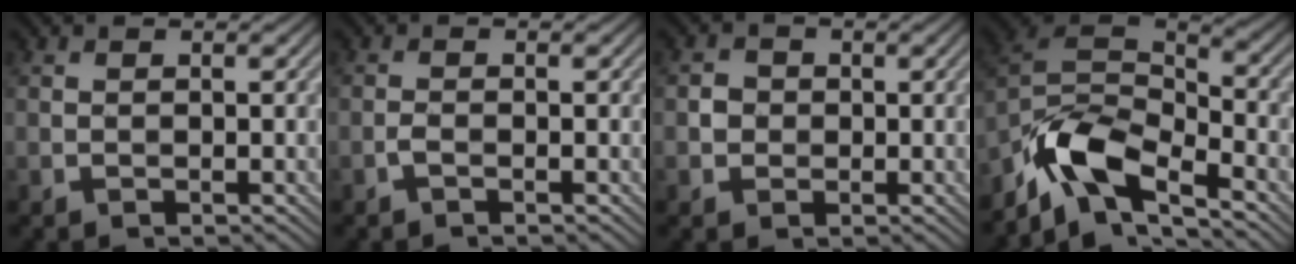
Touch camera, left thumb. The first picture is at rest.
{"total": 0.9, "force": [-0.6, 0.2, 0.6], "torque": [-0.013, 0.004, -0.015]}
{"total": 1.8, "force": [-0.1, 1.7, 0.5], "torque": [-0.007, 0.000, -0.005]}
{"total": 9.7, "force": [-6.7, 3.7, 5.9], "torque": [-0.118, -0.006, -0.148]}